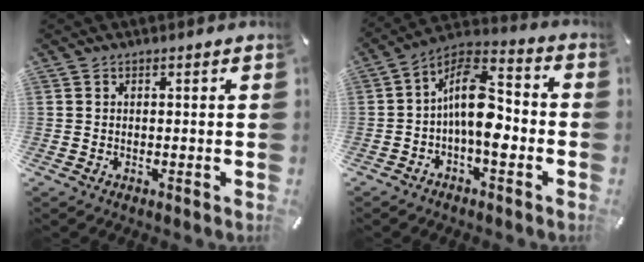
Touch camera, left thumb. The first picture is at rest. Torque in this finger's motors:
{"motor_torque": [-0.28, 1.85, 1.15, -0.19, 0.42]}